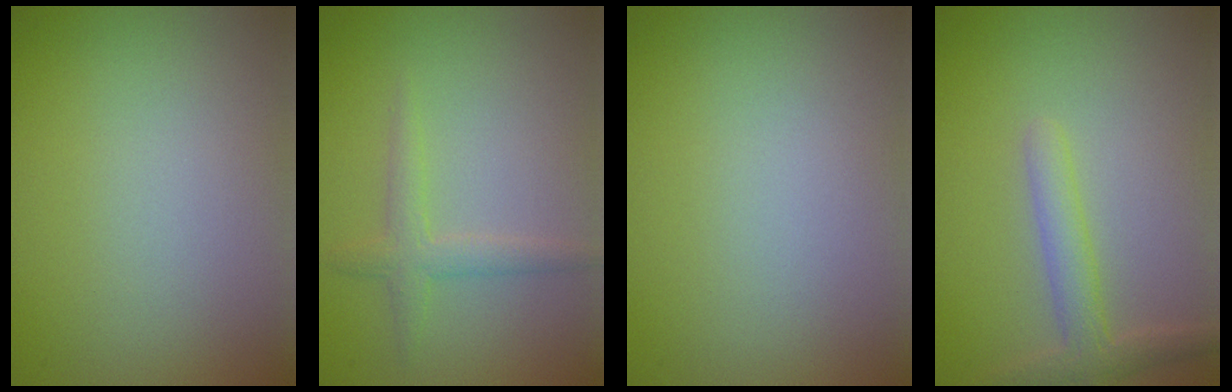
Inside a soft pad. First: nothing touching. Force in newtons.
{"total": 1.9, "press": 1.9, "slide": 0.1}
{"total": 0.0}
{"total": 2.6, "press": 2.6, "slide": 0.2}